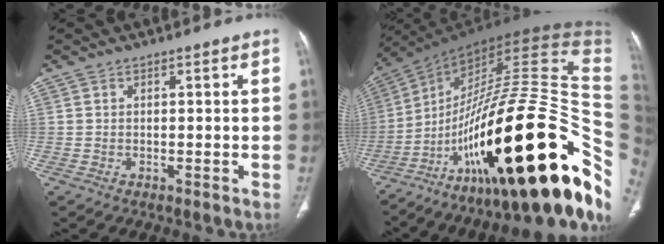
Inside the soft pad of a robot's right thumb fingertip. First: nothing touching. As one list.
[{"total": 44.0, "force": [-11.9, 12.9, 40.3], "torque": [-0.527, 0.074, -0.187]}]